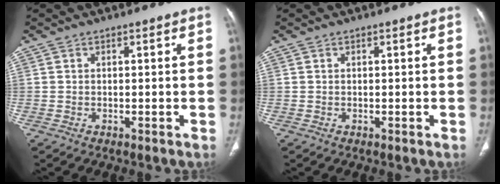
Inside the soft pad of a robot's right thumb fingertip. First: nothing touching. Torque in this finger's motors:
{"motor_torque": [0.02, 0.02, -0.05, 0.04, 0.03]}